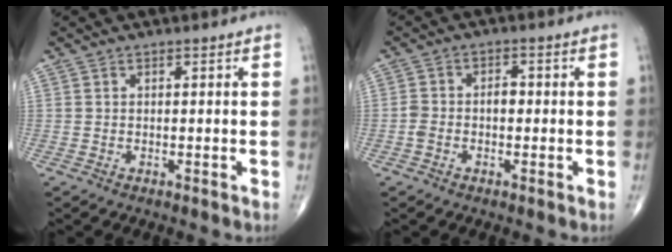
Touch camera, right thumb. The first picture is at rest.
{"total": 3.5, "force": [-0.7, 2.3, 2.6], "torque": [-0.045, 0.022, -0.013]}